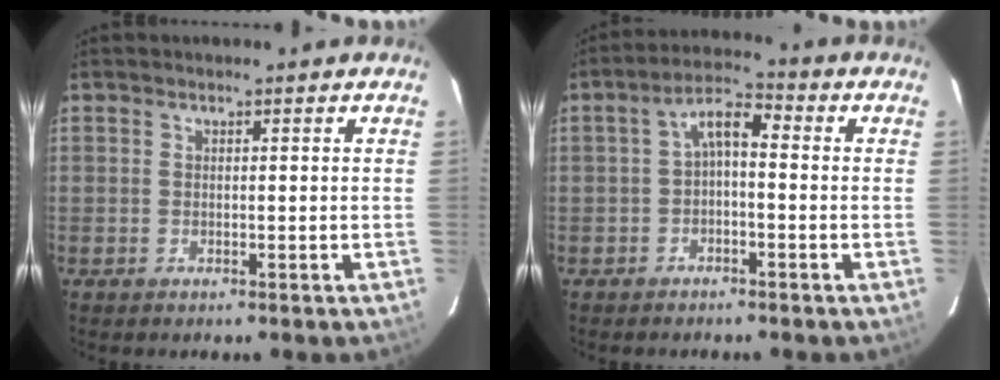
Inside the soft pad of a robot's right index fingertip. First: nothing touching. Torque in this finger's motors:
{"motor_torque": [0.46, -0.36, 0.49, 0.10]}